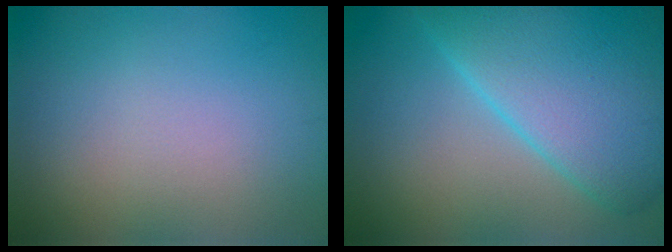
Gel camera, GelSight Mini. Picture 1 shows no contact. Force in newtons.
{"total": 10.3, "press": 10.3, "slide": 0.2}